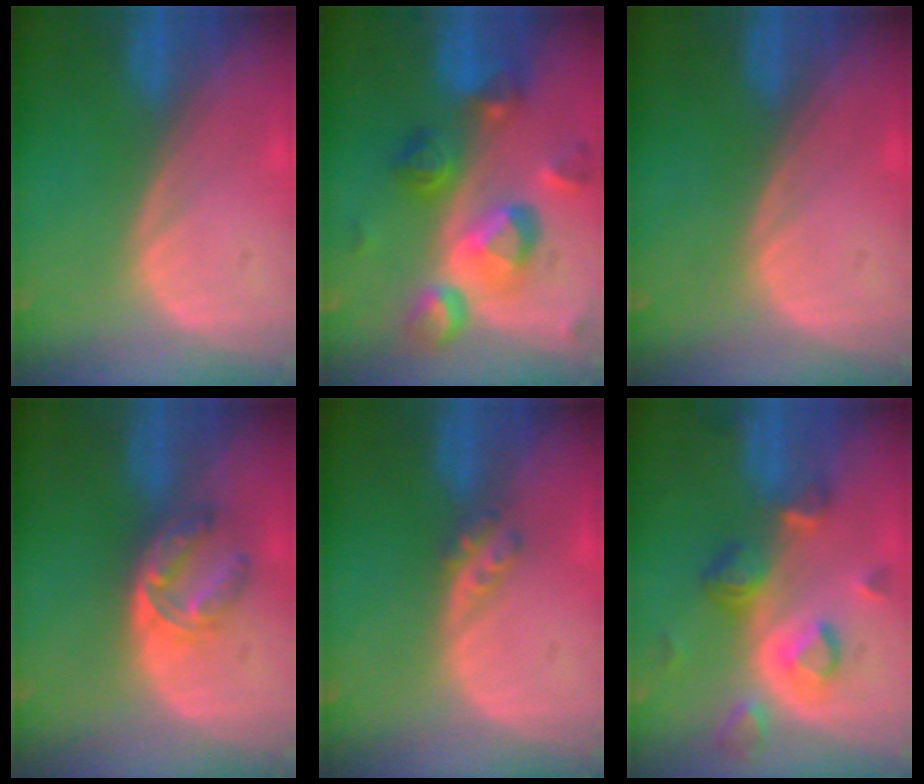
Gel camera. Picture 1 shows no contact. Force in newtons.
{"total": 10.5, "press": 9.4, "slide": 4.7}
{"total": 0.0}
{"total": 5.4, "press": 5.2, "slide": 1.4}
{"total": 2.5, "press": 2.1, "slide": 1.4}
{"total": 8.0, "press": 7.1, "slide": 3.7}